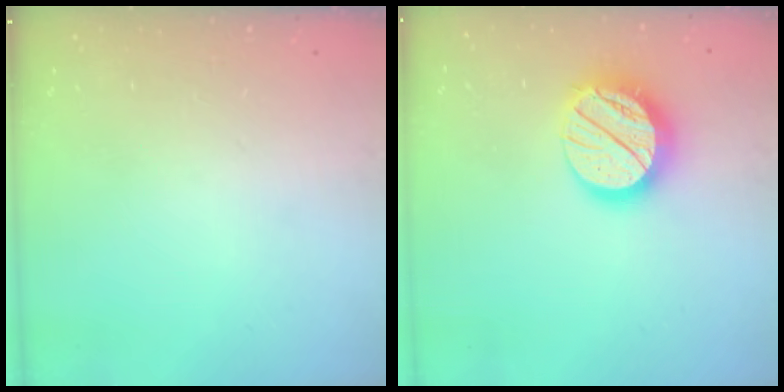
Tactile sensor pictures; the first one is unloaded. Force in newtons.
{"total": 18.4, "press": 18.3, "slide": 1.3}